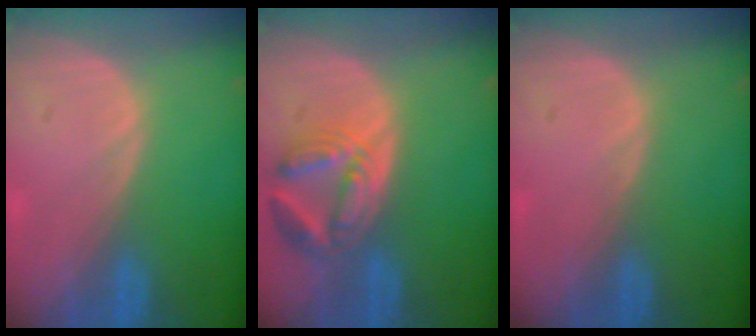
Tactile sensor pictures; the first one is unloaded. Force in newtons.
{"total": 7.8, "press": 6.9, "slide": 3.6}
{"total": 0.0}